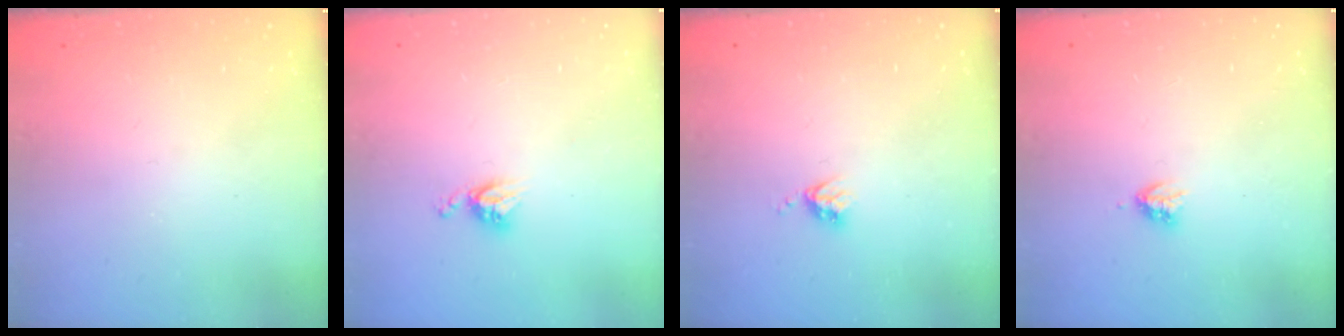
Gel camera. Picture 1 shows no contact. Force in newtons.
{"total": 5.1, "press": 5.1, "slide": 0.5}
{"total": 3.6, "press": 3.6, "slide": 0.4}
{"total": 2.9, "press": 2.9, "slide": 0.5}